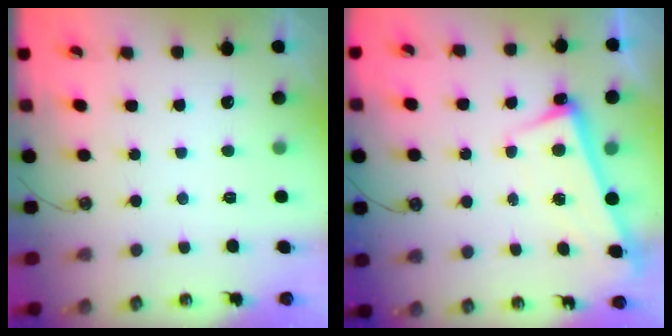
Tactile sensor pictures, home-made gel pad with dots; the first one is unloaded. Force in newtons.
{"total": 2.6, "press": 2.5, "slide": 0.7}